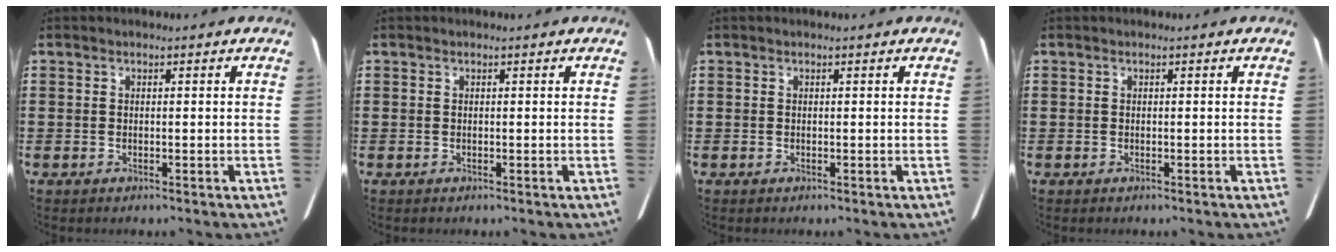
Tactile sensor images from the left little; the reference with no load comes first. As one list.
[{"total": 0.0}, {"total": 0.0}, {"total": 0.0}]